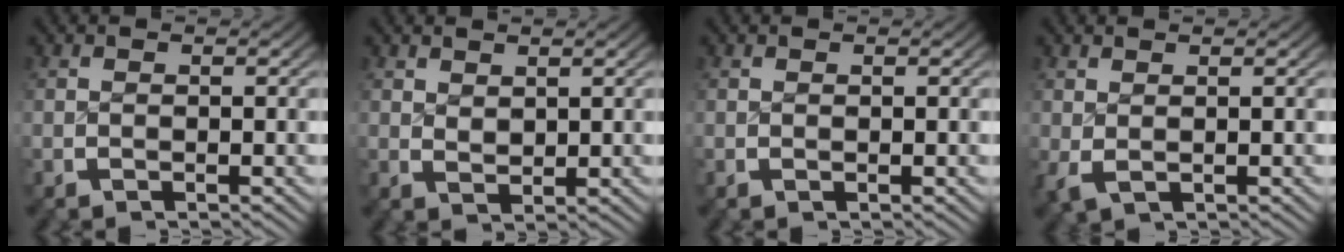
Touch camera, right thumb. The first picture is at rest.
{"total": 1.4, "force": [1.3, 0.4, 0.4], "torque": [-0.001, -0.004, 0.033]}
{"total": 0.0}
{"total": 1.0, "force": [0.3, 0.5, 0.8], "torque": [-0.014, -0.006, 0.014]}